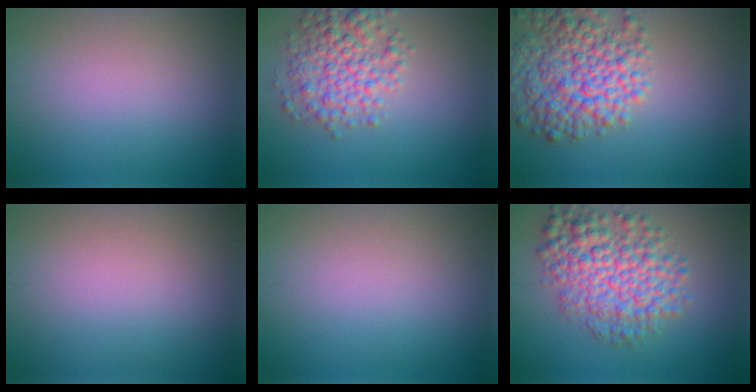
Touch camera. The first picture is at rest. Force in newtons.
{"total": 5.0, "press": 5.0, "slide": 0.1}
{"total": 7.7, "press": 7.7, "slide": 0.4}
{"total": 0.0}
{"total": 0.0}
{"total": 7.2, "press": 7.2, "slide": 0.2}